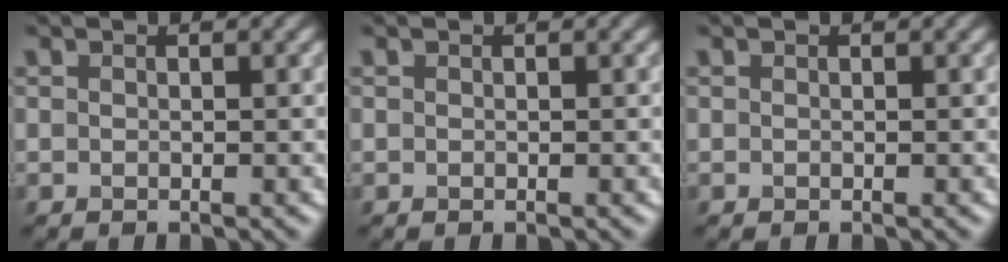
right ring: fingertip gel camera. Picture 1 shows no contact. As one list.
[{"total": 0.0}, {"total": 0.0}]